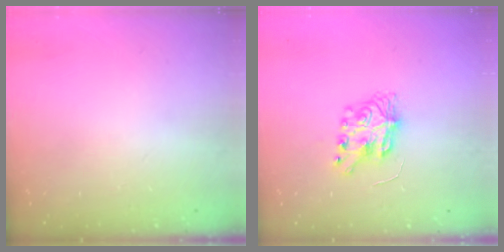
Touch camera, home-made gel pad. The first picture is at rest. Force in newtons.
{"total": 7.5, "press": 7.5, "slide": 0.3}